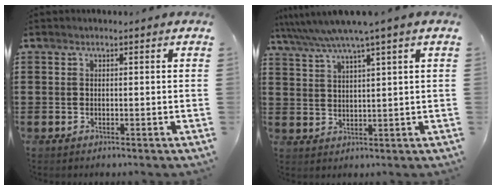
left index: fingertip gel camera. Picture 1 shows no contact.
{"total": 5.3, "force": [3.9, -0.7, 3.5], "torque": [-0.079, -0.017, 0.064]}